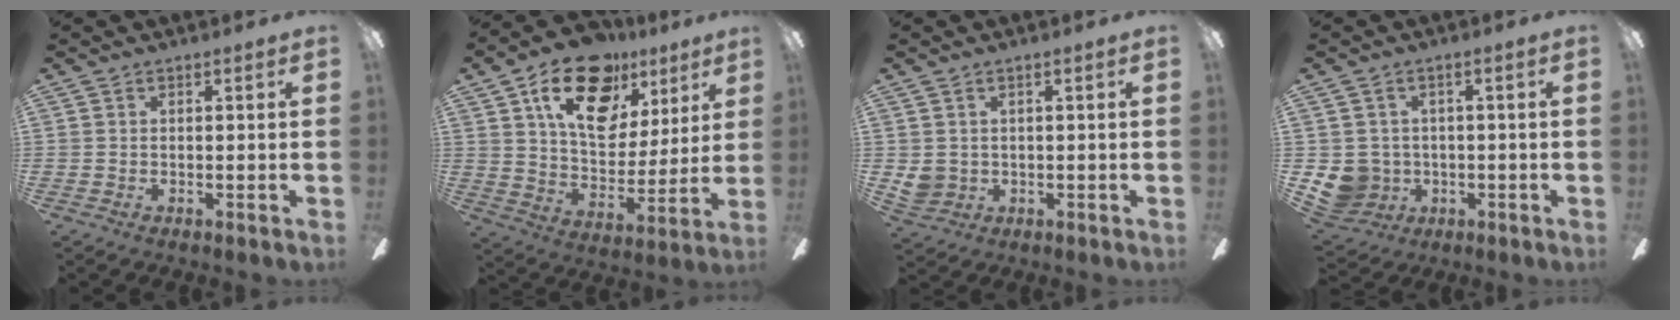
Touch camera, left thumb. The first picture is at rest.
{"total": 21.6, "force": [11.9, 12.9, 12.7], "torque": [-0.197, -0.053, 0.208]}
{"total": 3.5, "force": [1.0, 3.2, 1.0], "torque": [-0.025, 0.006, 0.022]}
{"total": 6.5, "force": [-0.5, 6.4, 1.4], "torque": [-0.068, -0.006, -0.007]}